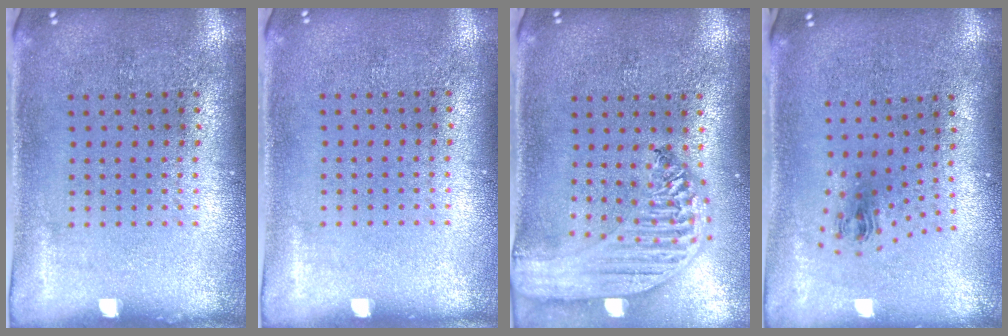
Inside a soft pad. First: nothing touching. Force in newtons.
{"total": 0.0}
{"total": 2.9, "press": 2.3, "slide": 1.7}
{"total": 1.0, "press": 0.4, "slide": 0.9}